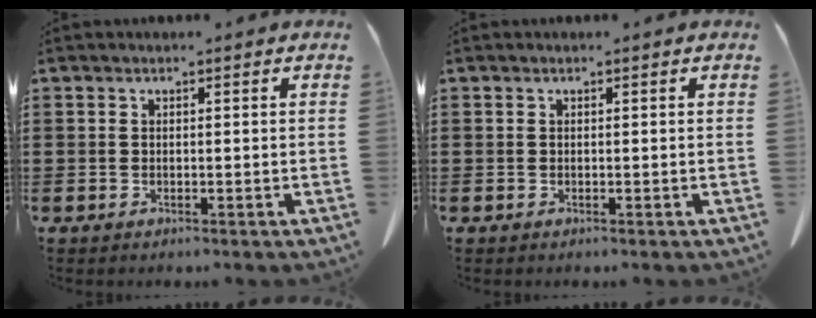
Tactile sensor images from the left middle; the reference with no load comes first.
{"total": 0.0}